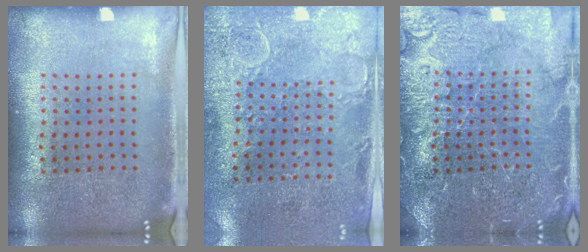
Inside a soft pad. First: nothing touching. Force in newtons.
{"total": 3.1, "press": 2.3, "slide": 2.0}
{"total": 6.1, "press": 6.1, "slide": 0.9}